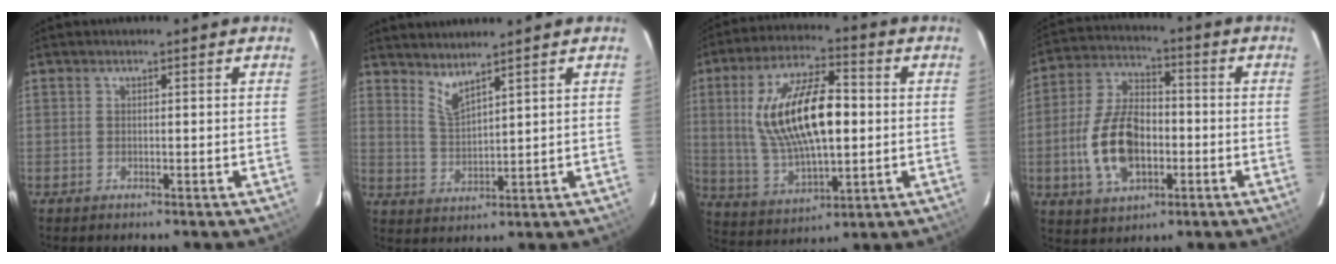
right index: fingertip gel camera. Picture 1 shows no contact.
{"total": 4.3, "force": [3.7, 0.2, 2.2], "torque": [-0.045, -0.007, 0.073]}
{"total": 19.1, "force": [1.8, 8.0, 17.2], "torque": [-0.332, 0.010, 0.046]}
{"total": 14.6, "force": [-3.4, 8.6, 11.4], "torque": [-0.234, 0.013, -0.052]}